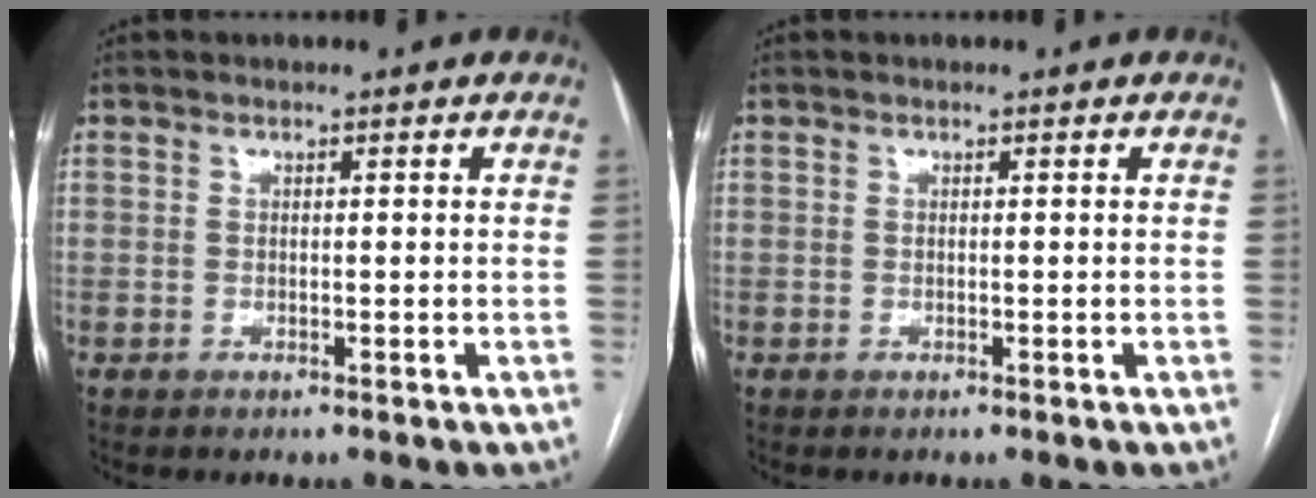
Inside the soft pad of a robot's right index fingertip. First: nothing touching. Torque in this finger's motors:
{"motor_torque": [0.00, 0.00, 0.00, 0.00]}